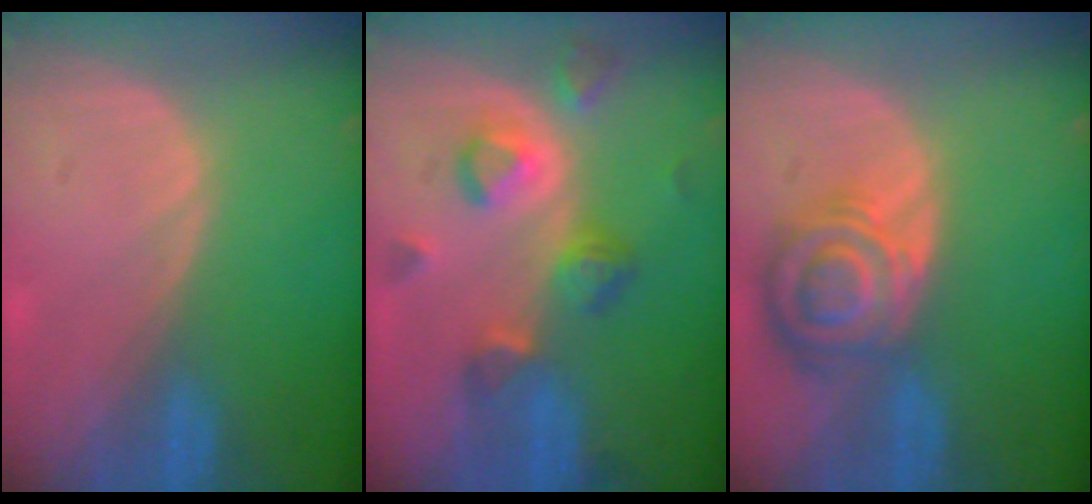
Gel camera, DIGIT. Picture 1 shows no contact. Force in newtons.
{"total": 7.1, "press": 7.0, "slide": 1.2}
{"total": 8.2, "press": 7.2, "slide": 3.9}